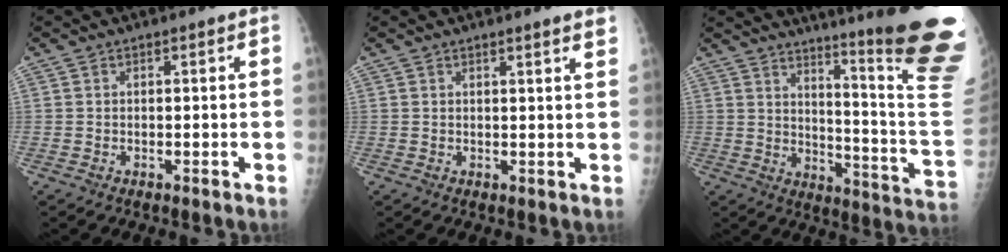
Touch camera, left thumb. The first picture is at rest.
{"total": 3.0, "force": [2.6, 0.0, 1.6], "torque": [-0.019, -0.010, 0.026]}
{"total": 27.8, "force": [19.3, 1.4, 20.0], "torque": [-0.207, -0.147, 0.253]}